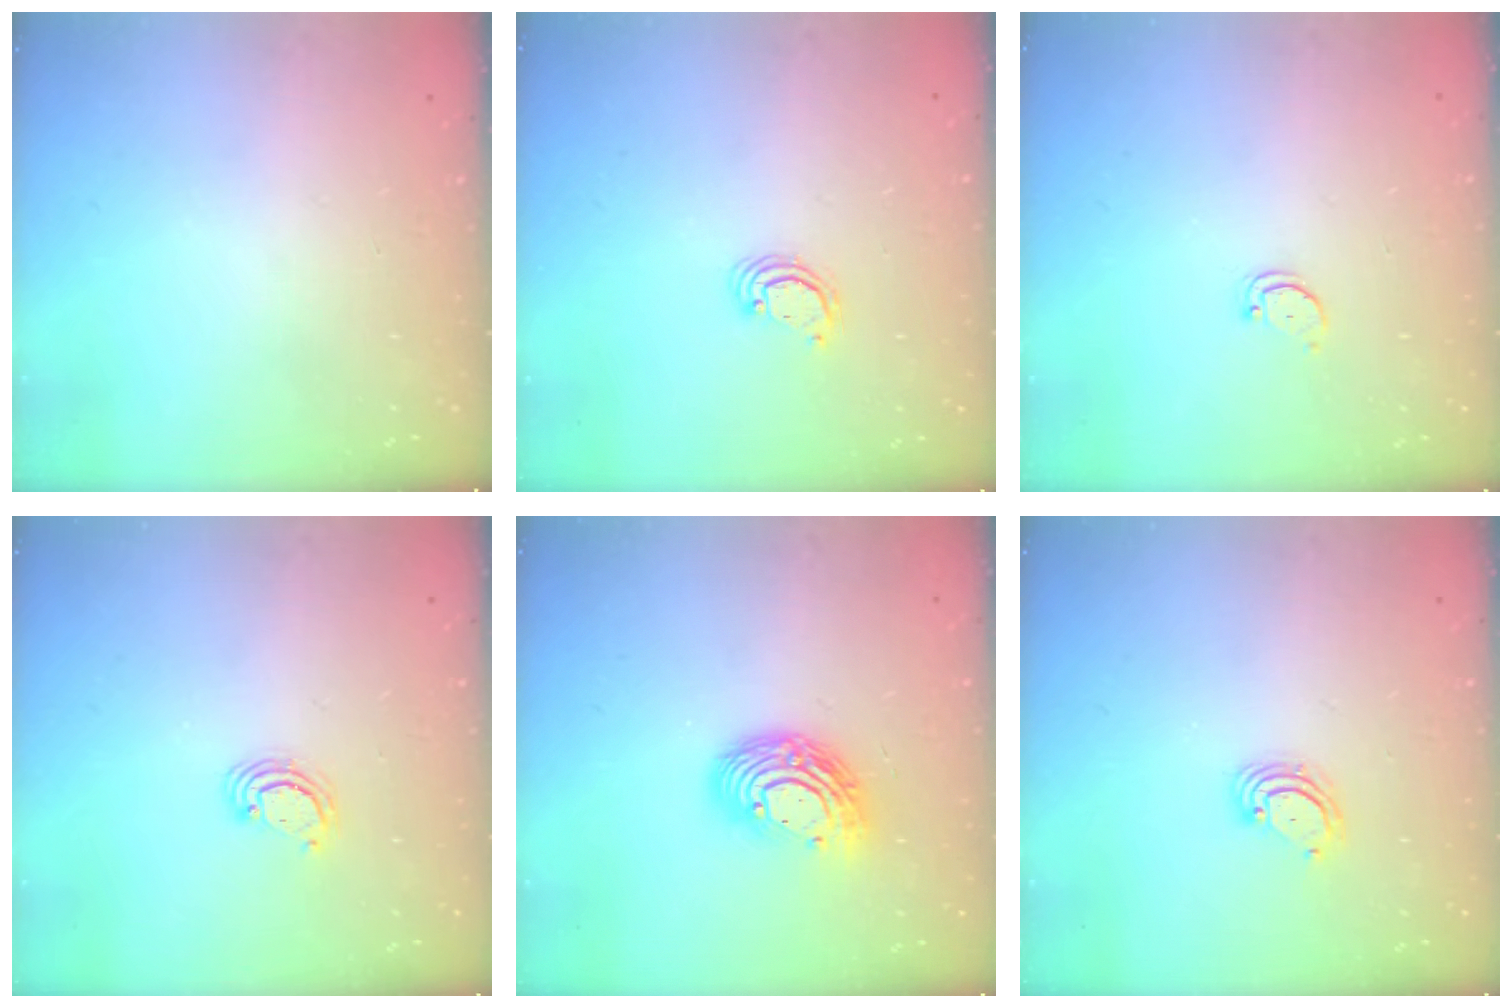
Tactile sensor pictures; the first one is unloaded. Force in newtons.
{"total": 2.4, "press": 2.4, "slide": 0.3}
{"total": 2.5, "press": 2.4, "slide": 0.4}
{"total": 3.1, "press": 3.1, "slide": 0.3}
{"total": 12.8, "press": 12.8, "slide": 1.1}
{"total": 3.3, "press": 3.3, "slide": 0.3}